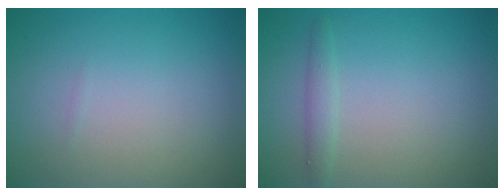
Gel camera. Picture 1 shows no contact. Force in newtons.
{"total": 1.2, "press": 1.2, "slide": 0.0}